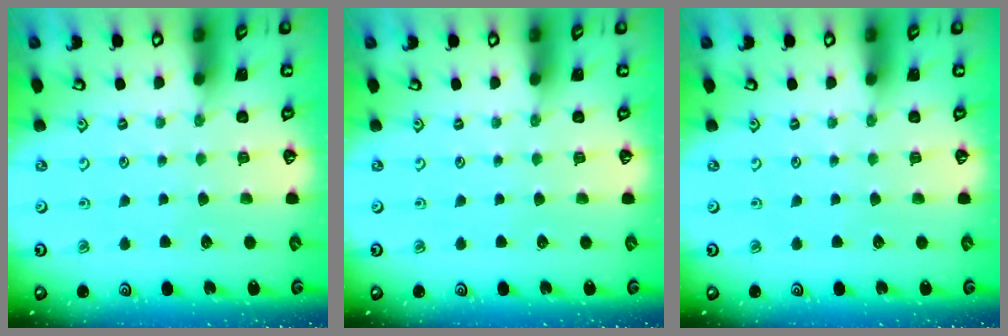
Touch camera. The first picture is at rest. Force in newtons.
{"total": 0.0}
{"total": 0.0}